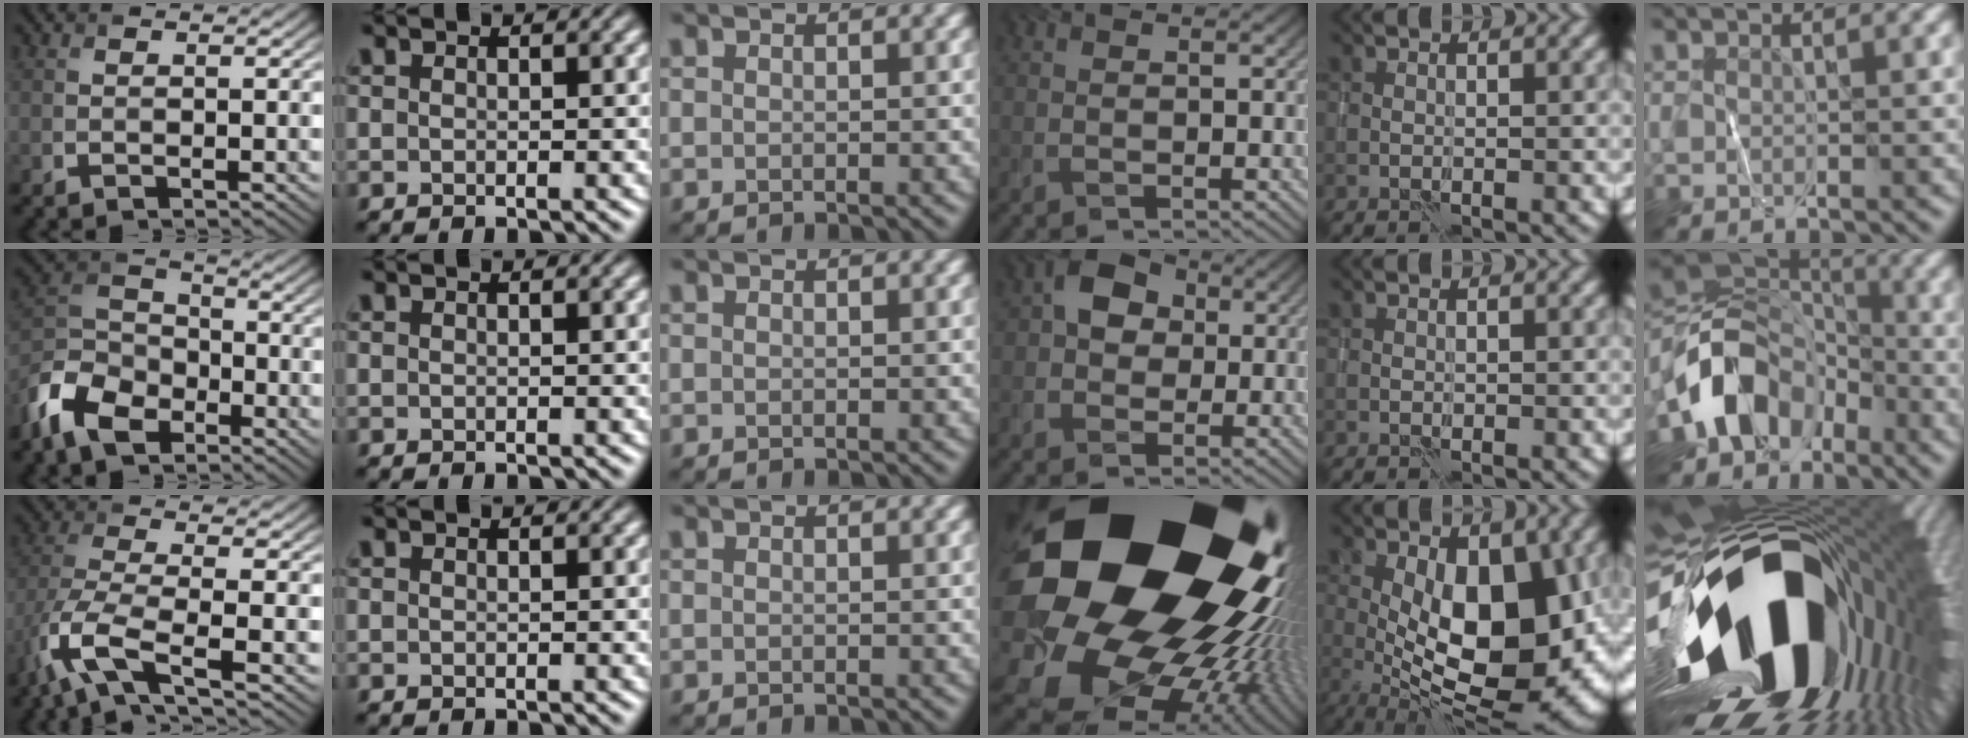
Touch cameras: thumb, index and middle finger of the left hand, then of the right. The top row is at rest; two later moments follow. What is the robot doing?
{"motion": "wipe", "object": "whiteboard"}